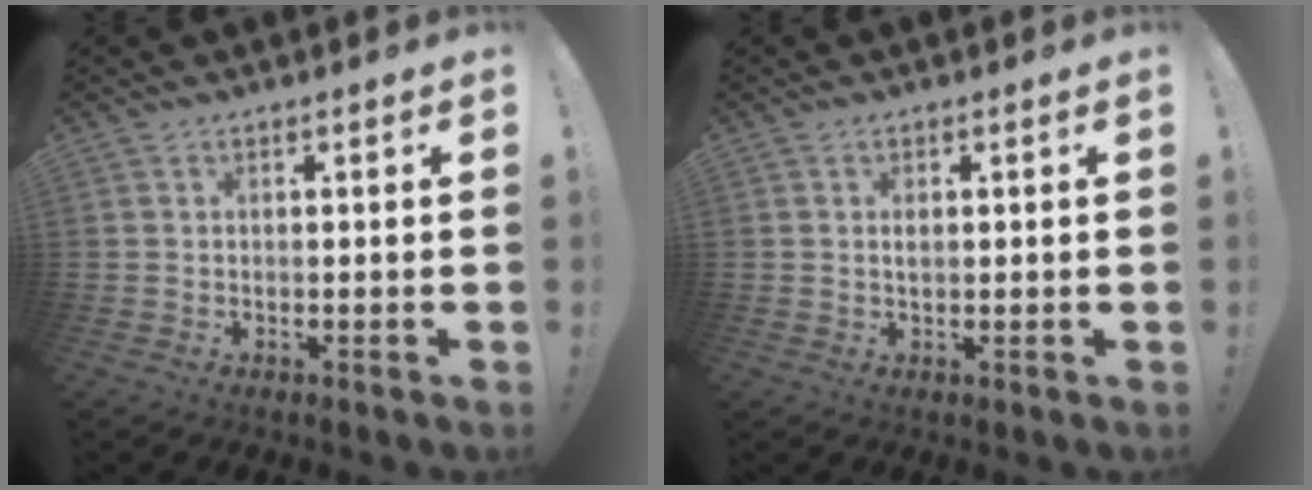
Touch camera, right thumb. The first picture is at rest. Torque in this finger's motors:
{"motor_torque": [-0.40, -0.08, 0.38, -0.03, 0.03]}